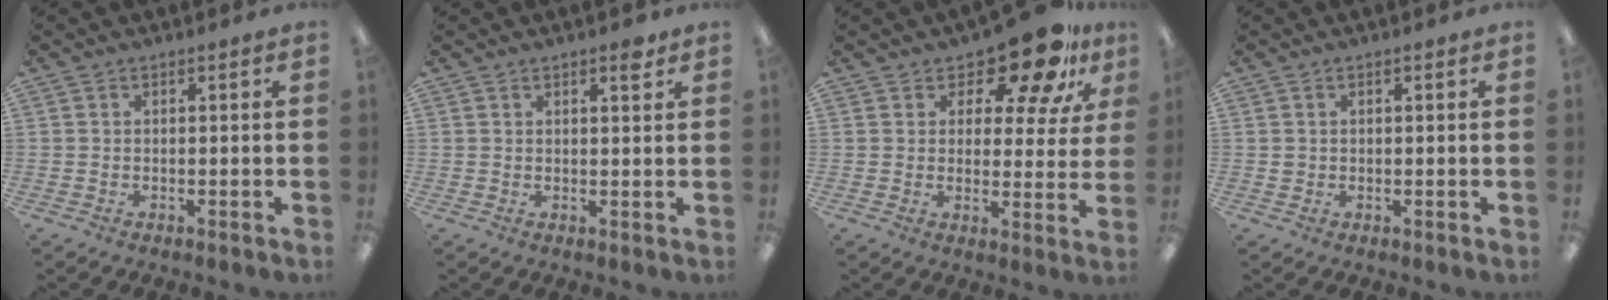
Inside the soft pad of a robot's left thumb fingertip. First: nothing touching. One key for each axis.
{"total": 2.6, "fx": 1.9, "fy": 0.8, "fz": 1.5, "tx": -0.007, "ty": -0.008, "tz": 0.029}
{"total": 13.6, "fx": 10.4, "fy": 5.4, "fz": 6.9, "tx": -0.100, "ty": -0.067, "tz": 0.181}
{"total": 0.9, "fx": 0.2, "fy": 0.9, "fz": 0.2, "tx": -0.006, "ty": 0.005, "tz": 0.003}